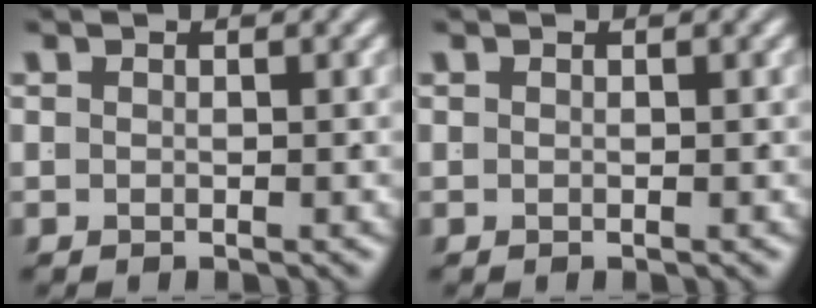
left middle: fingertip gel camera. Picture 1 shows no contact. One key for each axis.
{"total": 0.0}